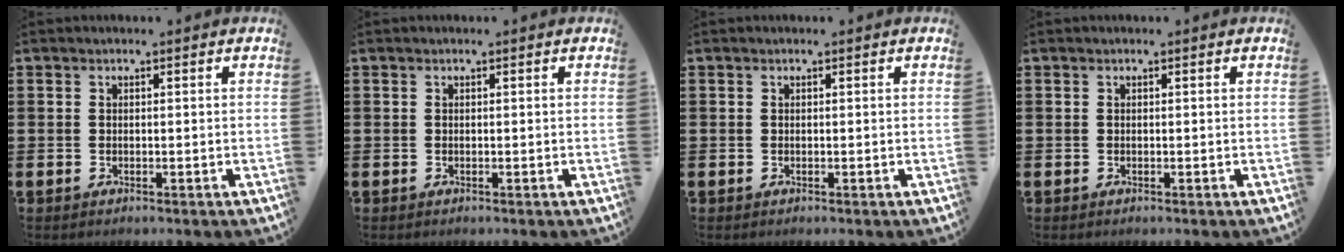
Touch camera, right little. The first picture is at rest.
{"total": 0.0}
{"total": 0.0}
{"total": 0.0}